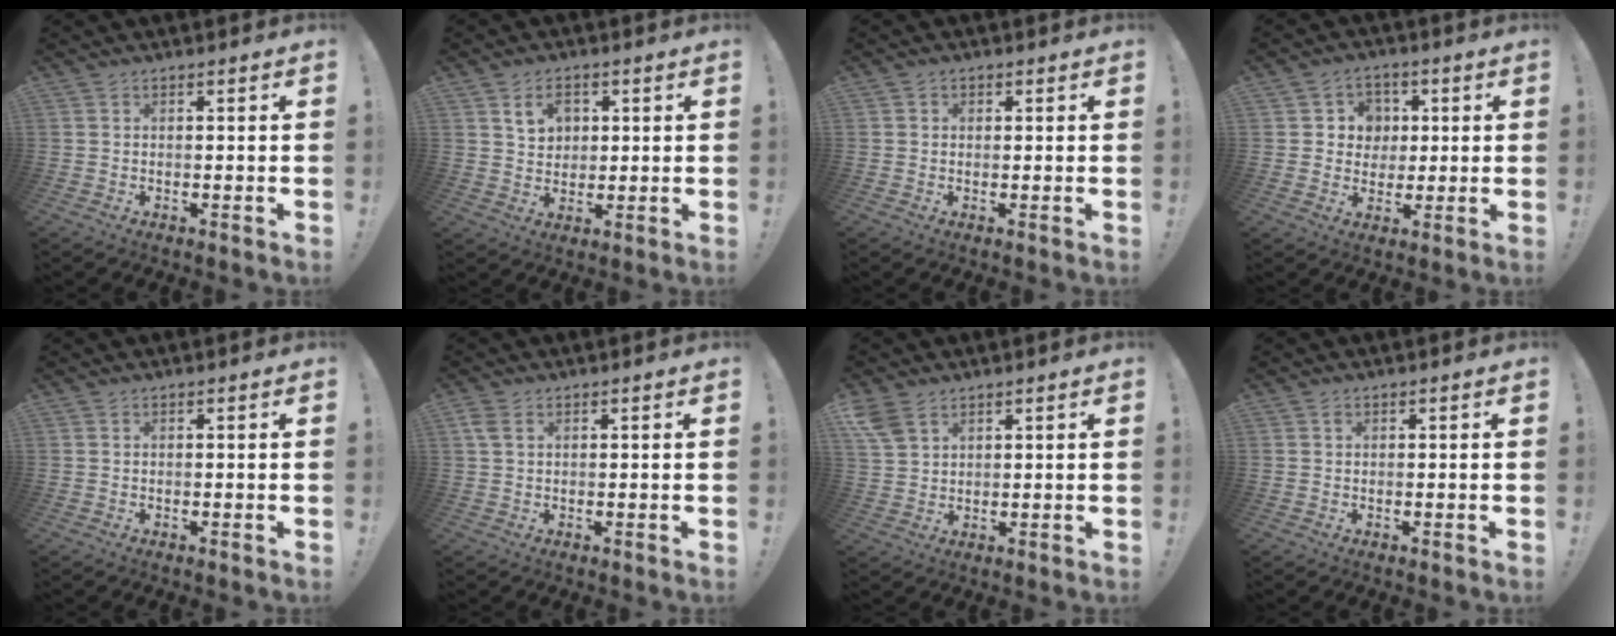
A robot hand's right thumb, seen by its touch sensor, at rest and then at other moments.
{"total": 6.8, "force": [2.7, 5.2, 3.5], "torque": [-0.047, -0.005, 0.047]}
{"total": 1.2, "force": [0.2, 1.1, 0.4], "torque": [-0.002, 0.001, 0.002]}
{"total": 7.3, "force": [1.0, 7.1, 1.4], "torque": [-0.022, -0.004, 0.022]}
{"total": 0.0}
{"total": 3.4, "force": [1.4, 2.0, 2.4], "torque": [-0.057, 0.008, 0.029]}
{"total": 6.4, "force": [3.9, 3.8, 3.4], "torque": [-0.079, -0.011, 0.079]}
{"total": 0.6, "force": [0.2, 0.5, 0.3], "torque": [-0.006, 0.002, 0.004]}